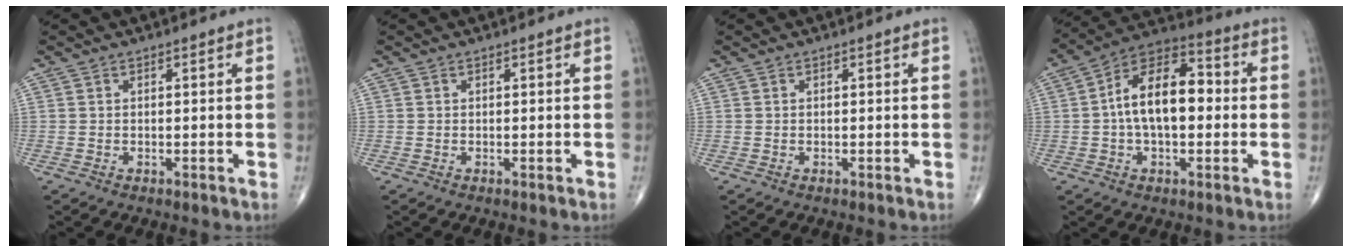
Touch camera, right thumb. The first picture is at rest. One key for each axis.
{"total": 0.0}
{"total": 0.0}
{"total": 14.5, "fx": 0.2, "fy": 8.0, "fz": 12.1, "tx": -0.194, "ty": 0.036, "tz": -0.010}